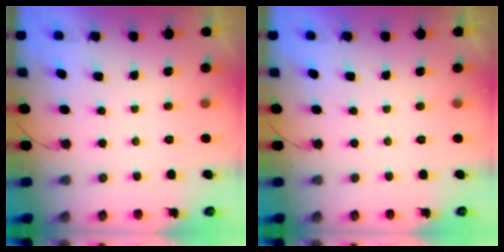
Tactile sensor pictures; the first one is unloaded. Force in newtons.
{"total": 0.0}